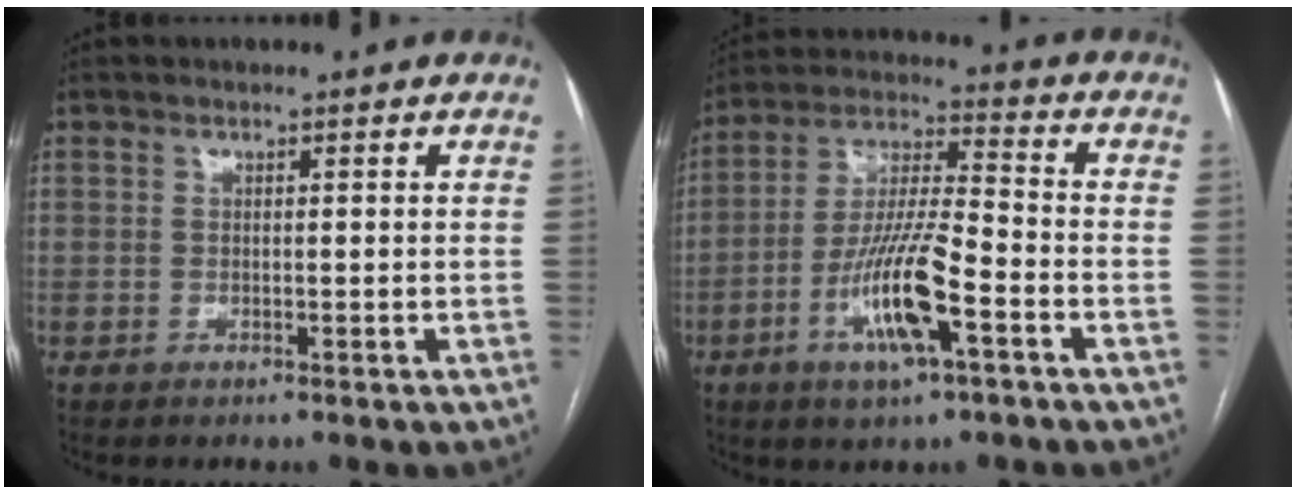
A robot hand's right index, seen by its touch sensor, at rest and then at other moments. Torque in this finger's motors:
{"motor_torque": [1.88, -0.26, 1.00, 0.21]}